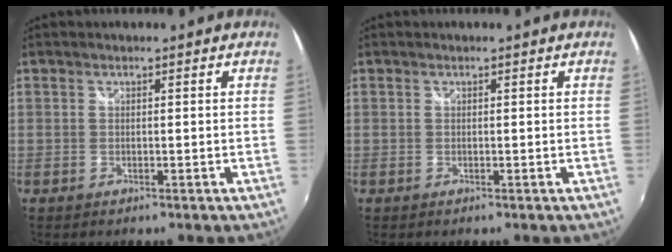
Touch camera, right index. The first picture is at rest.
{"total": 0.0}